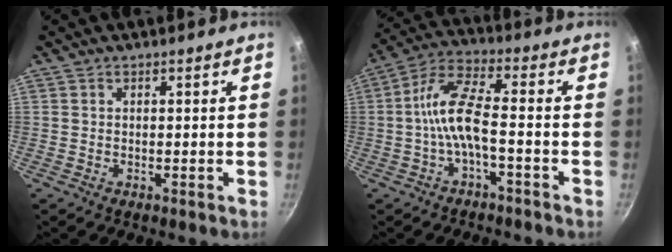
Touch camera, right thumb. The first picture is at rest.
{"total": 9.1, "force": [-2.8, 2.9, 8.2], "torque": [-0.181, 0.041, -0.060]}